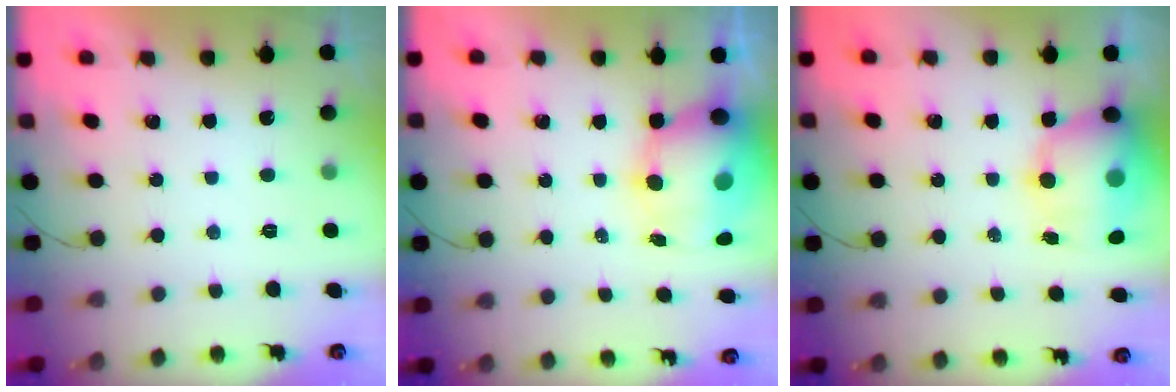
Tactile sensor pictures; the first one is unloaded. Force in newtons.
{"total": 10.4, "press": 10.1, "slide": 2.5}
{"total": 12.4, "press": 12.0, "slide": 2.8}